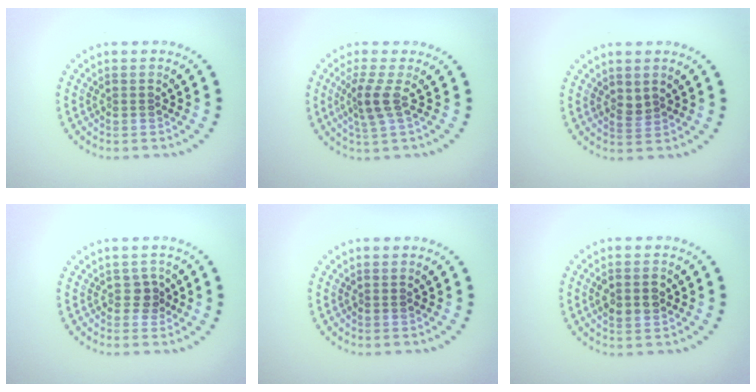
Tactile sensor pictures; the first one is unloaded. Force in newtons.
{"total": 2.3, "press": 1.8, "slide": 1.5}
{"total": 0.9, "press": 0.8, "slide": 0.4}
{"total": 1.3, "press": 1.0, "slide": 0.8}
{"total": 0.0}
{"total": 2.2, "press": 2.2, "slide": 0.1}